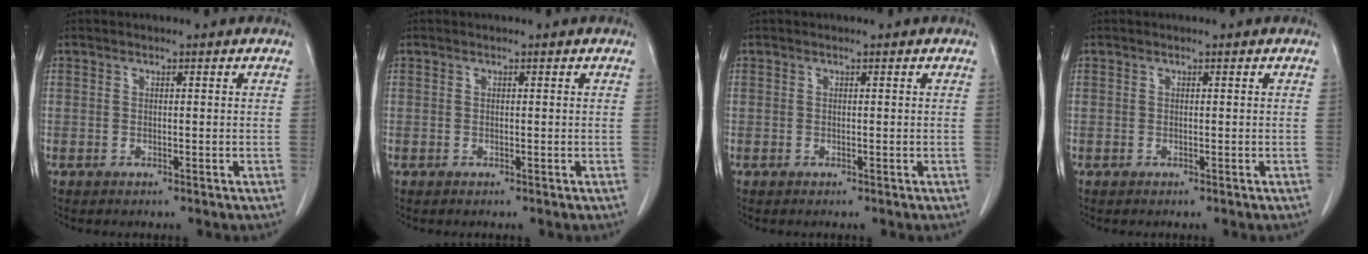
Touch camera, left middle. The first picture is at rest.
{"total": 0.0}
{"total": 0.0}
{"total": 0.0}